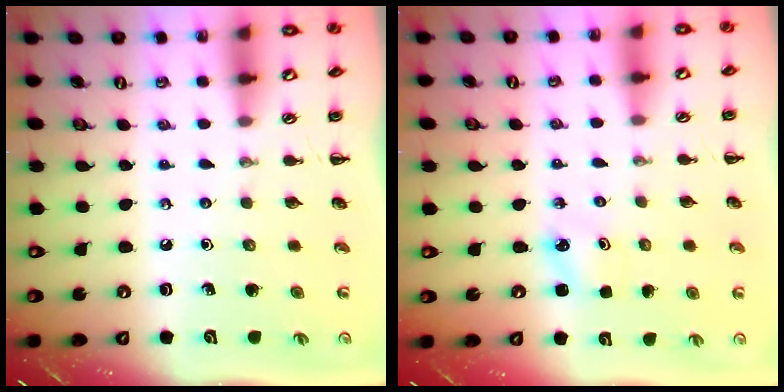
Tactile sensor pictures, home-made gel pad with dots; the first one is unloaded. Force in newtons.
{"total": 1.8, "press": 1.7, "slide": 0.5}